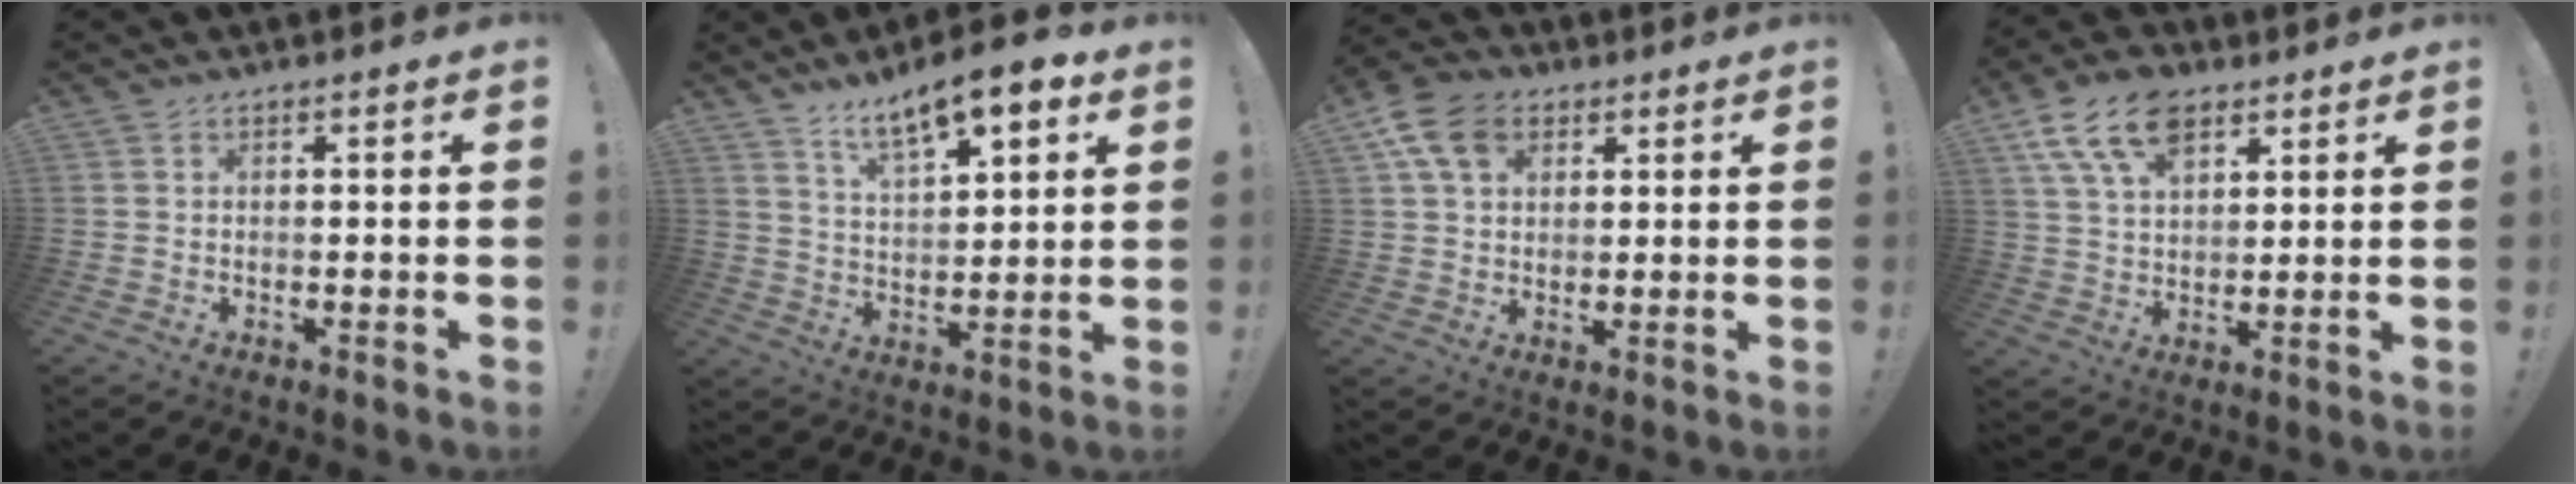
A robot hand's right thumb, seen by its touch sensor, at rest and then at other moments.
{"total": 12.2, "force": [8.6, 4.0, 7.6], "torque": [-0.120, -0.052, 0.147]}
{"total": 12.1, "force": [5.5, 8.8, 6.4], "torque": [-0.112, -0.014, 0.108]}
{"total": 14.1, "force": [7.8, 8.3, 8.2], "torque": [-0.152, -0.027, 0.146]}